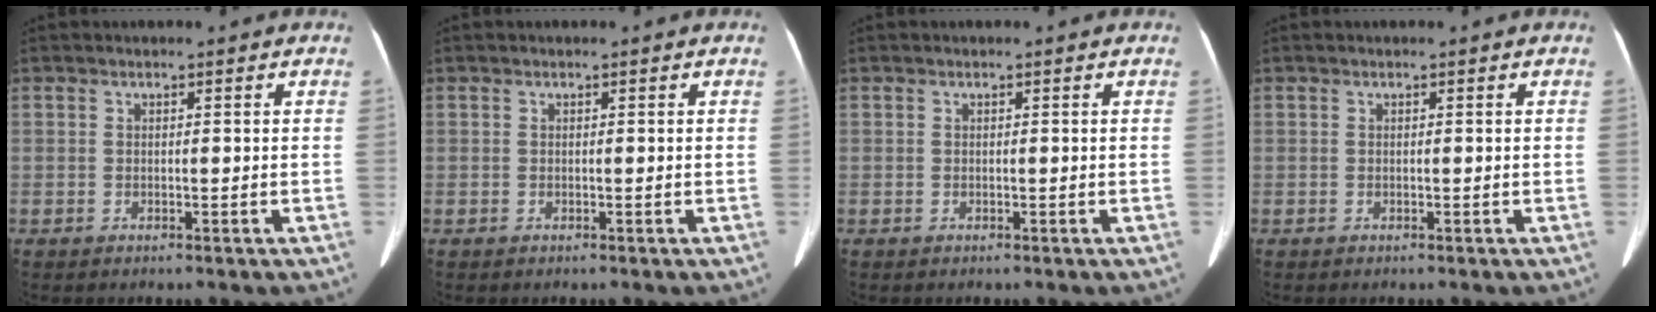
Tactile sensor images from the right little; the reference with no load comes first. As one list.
[{"total": 0.0}, {"total": 0.0}, {"total": 0.0}]